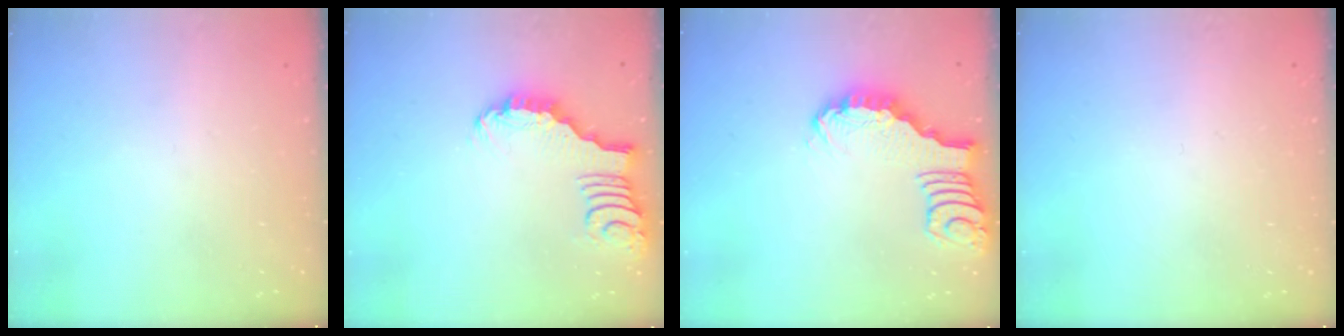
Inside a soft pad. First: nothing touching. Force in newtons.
{"total": 2.1, "press": 2.1, "slide": 0.2}
{"total": 3.0, "press": 3.0, "slide": 0.5}
{"total": 0.0}